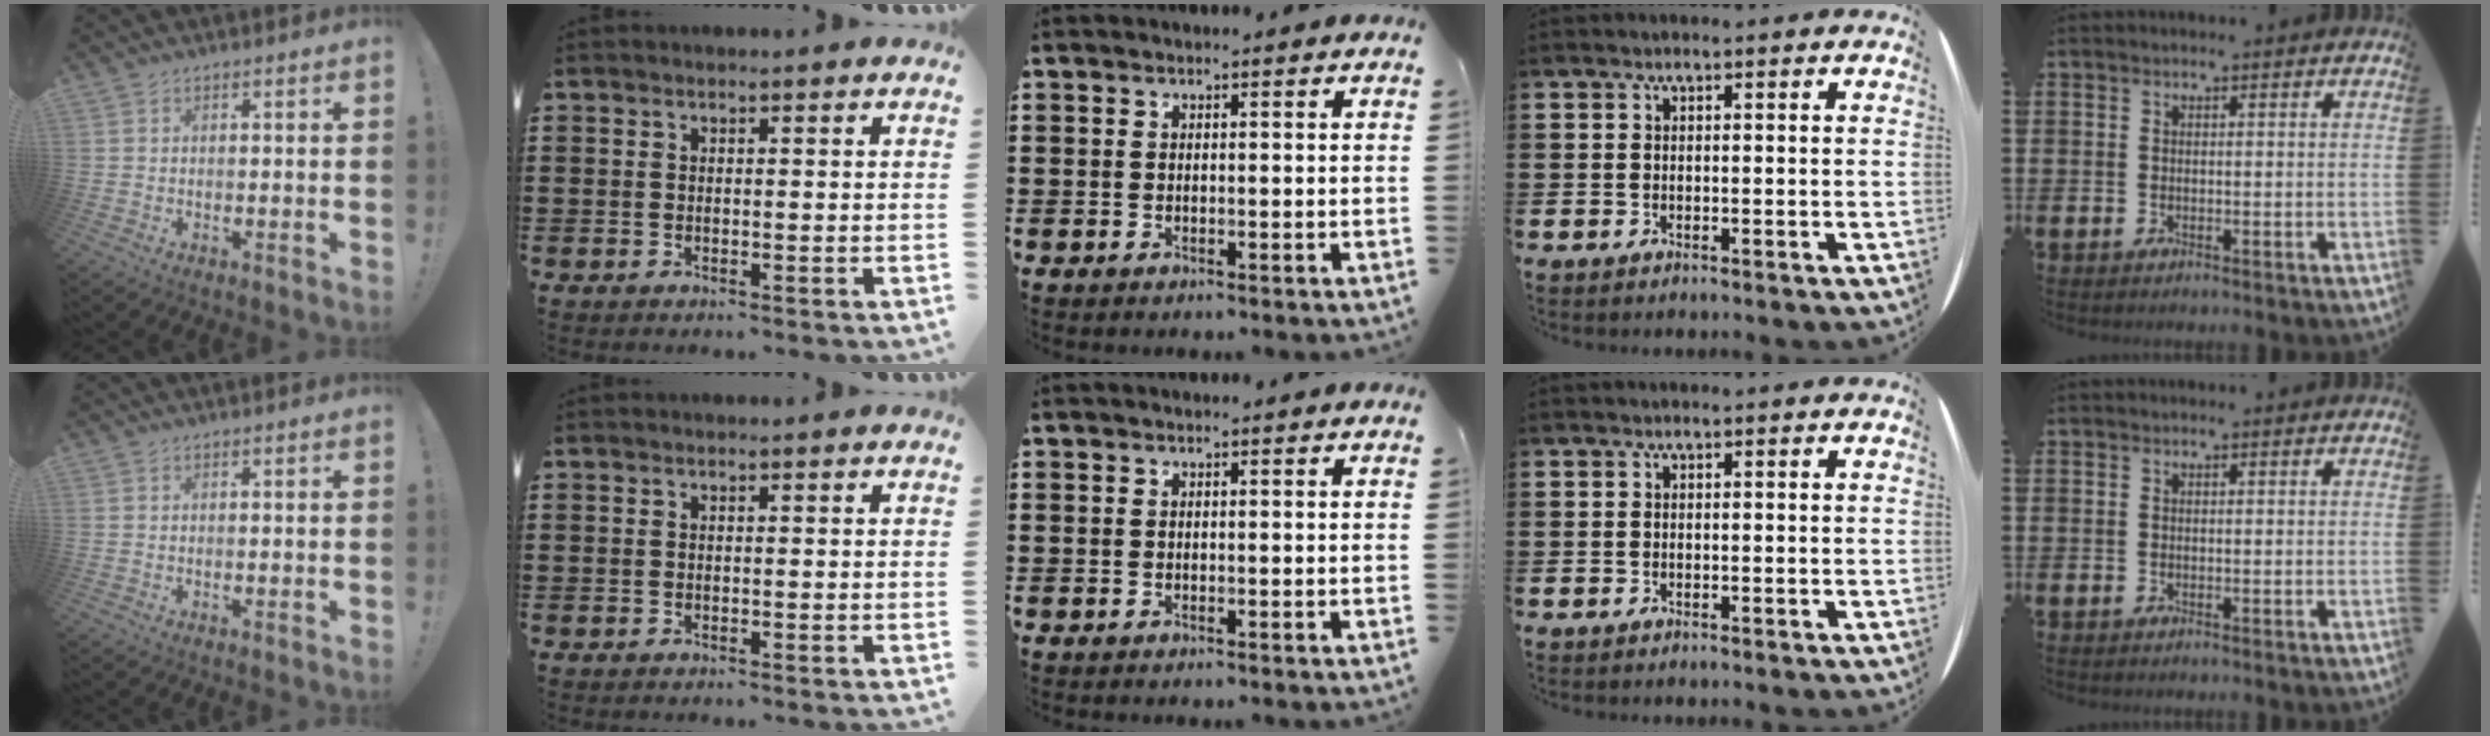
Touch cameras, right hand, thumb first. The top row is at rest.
{}